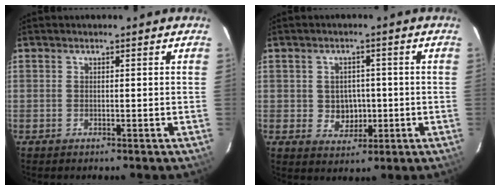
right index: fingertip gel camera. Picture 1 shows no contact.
{"total": 4.8, "force": [-0.3, 4.4, 1.8], "torque": [-0.038, 0.010, 0.007]}